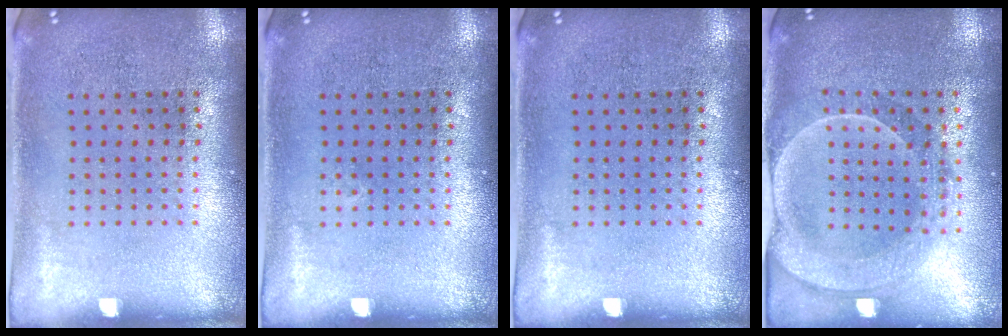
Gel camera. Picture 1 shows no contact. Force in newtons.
{"total": 0.0}
{"total": 0.0}
{"total": 2.2, "press": 2.1, "slide": 0.9}